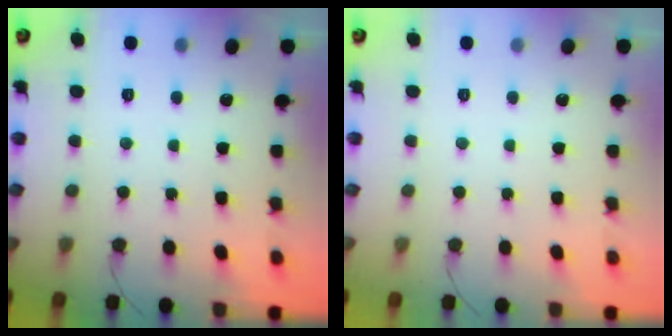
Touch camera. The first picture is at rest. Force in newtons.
{"total": 0.0}